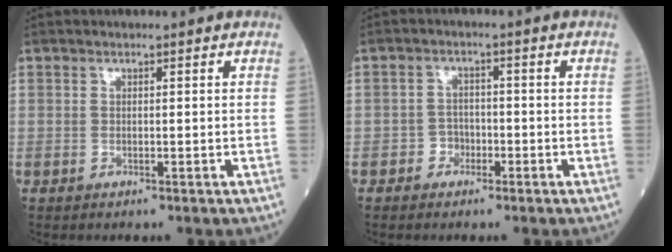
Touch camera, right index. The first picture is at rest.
{"total": 2.4, "force": [-1.3, 2.0, 0.6], "torque": [-0.005, 0.011, -0.025]}